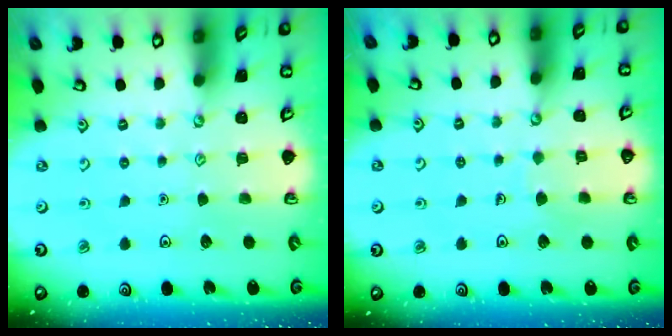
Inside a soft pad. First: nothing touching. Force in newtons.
{"total": 4.1, "press": 4.1, "slide": 0.3}